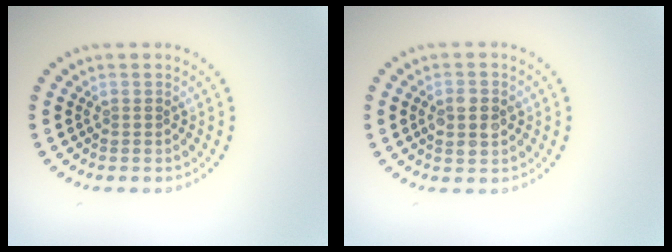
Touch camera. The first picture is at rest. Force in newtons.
{"total": 2.8, "press": 2.8, "slide": 0.1}